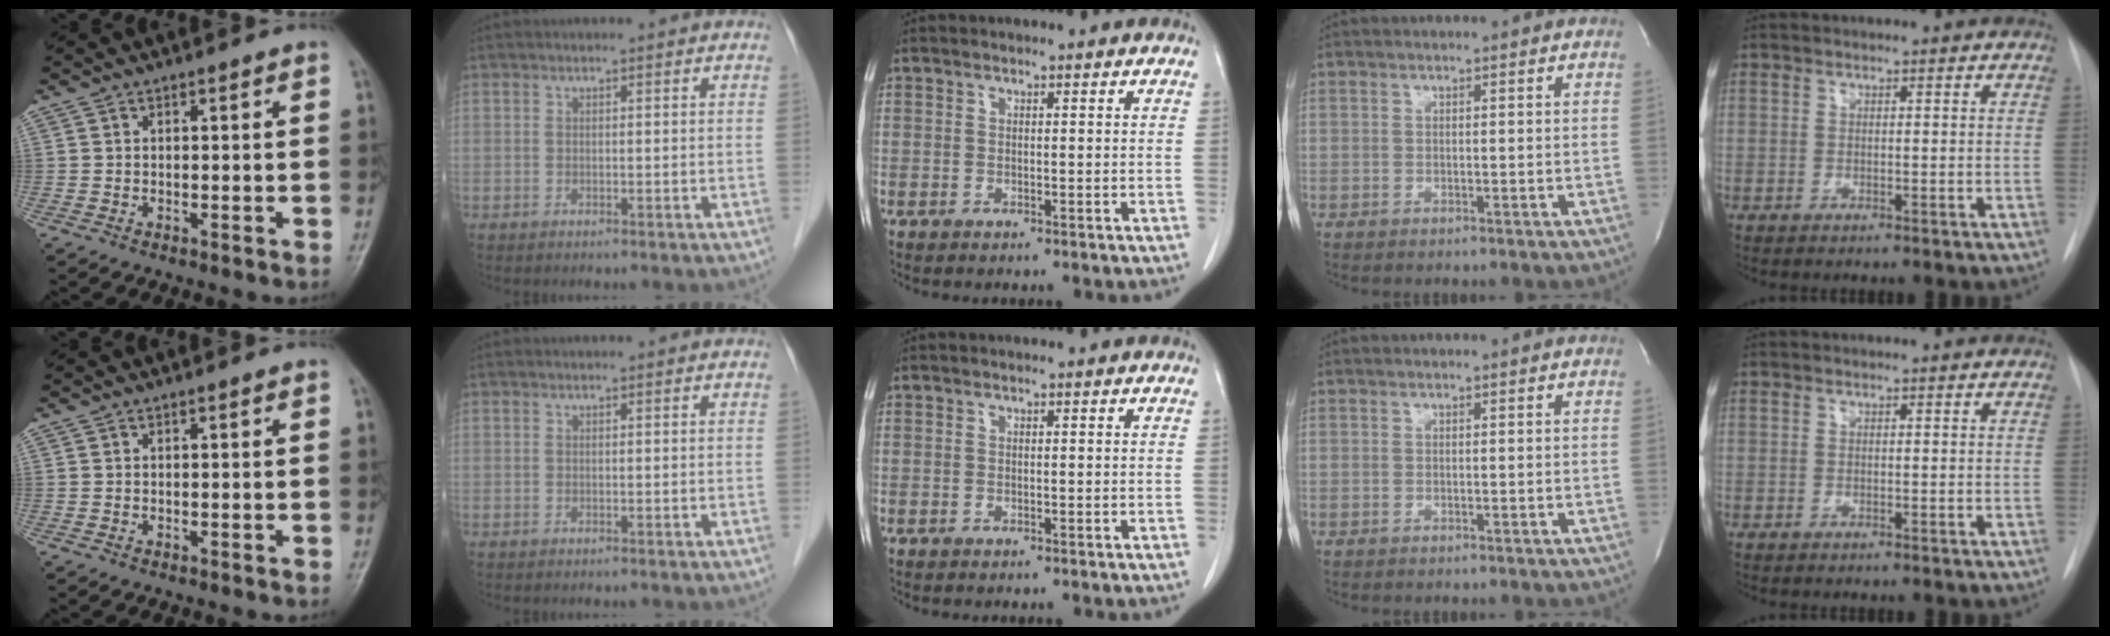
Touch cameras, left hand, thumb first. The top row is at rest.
{}